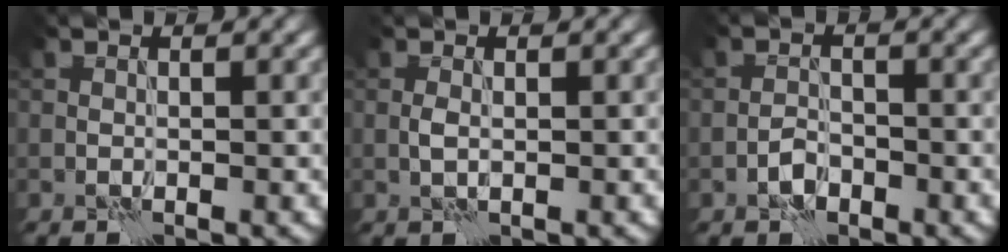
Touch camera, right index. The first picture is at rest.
{"total": 0.9, "force": [-0.2, 0.4, 0.8], "torque": [-0.019, 0.000, -0.004]}
{"total": 1.8, "force": [-1.1, 1.0, 0.9], "torque": [-0.014, 0.006, -0.024]}